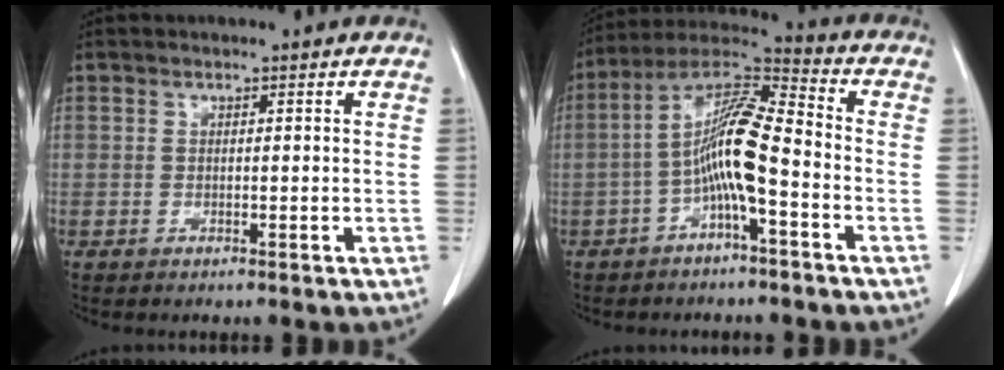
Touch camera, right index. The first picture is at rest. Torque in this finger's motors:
{"motor_torque": [1.65, -0.49, 0.35, 0.12]}